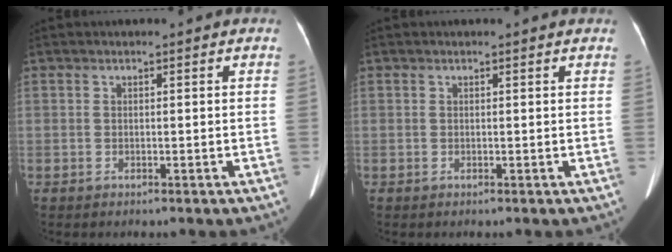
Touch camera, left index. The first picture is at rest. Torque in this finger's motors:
{"motor_torque": [-0.65, 0.16, -0.94, -0.07]}